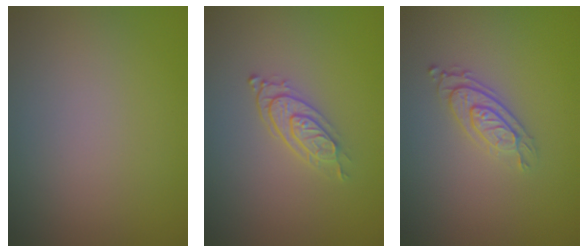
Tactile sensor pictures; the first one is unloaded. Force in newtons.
{"total": 2.5, "press": 2.0, "slide": 1.5}
{"total": 2.8, "press": 2.2, "slide": 1.7}